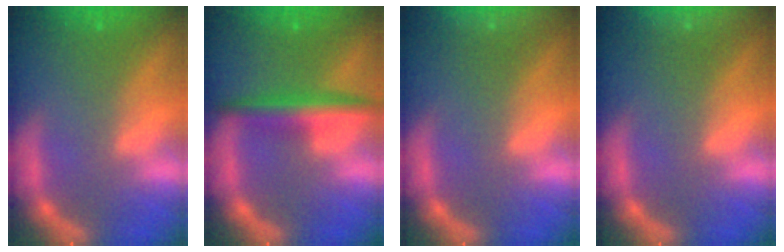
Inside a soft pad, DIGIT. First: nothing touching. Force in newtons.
{"total": 4.5}
{"total": 8.0}
{"total": 8.0}